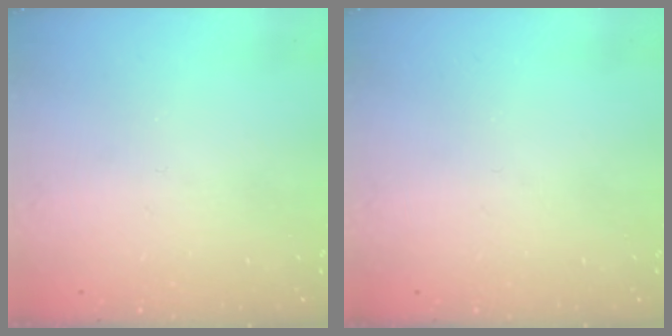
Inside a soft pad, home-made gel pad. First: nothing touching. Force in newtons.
{"total": 0.0}